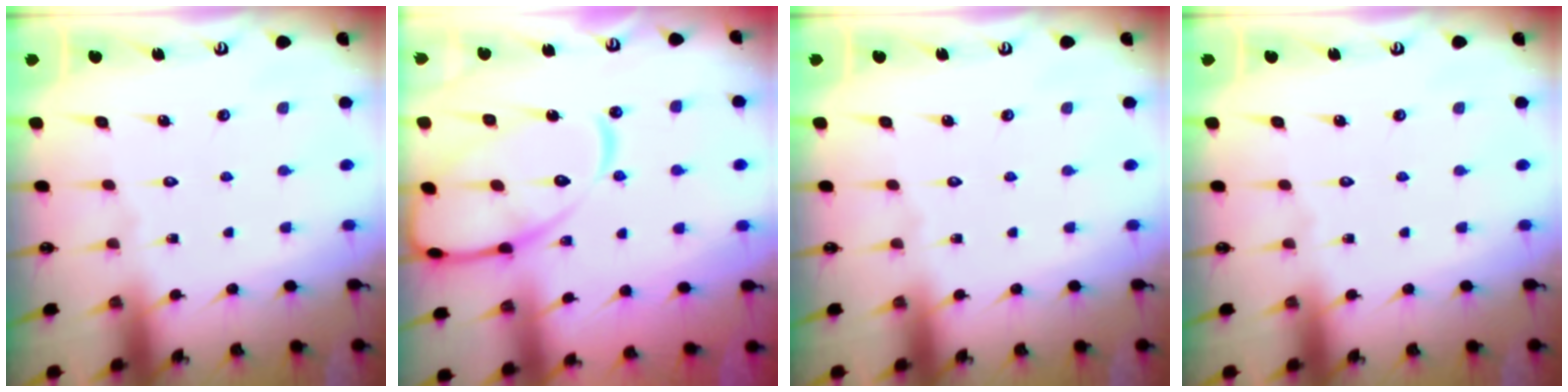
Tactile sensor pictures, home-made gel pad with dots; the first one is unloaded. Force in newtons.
{"total": 15.9, "press": 15.9, "slide": 1.3}
{"total": 0.0}
{"total": 0.0}